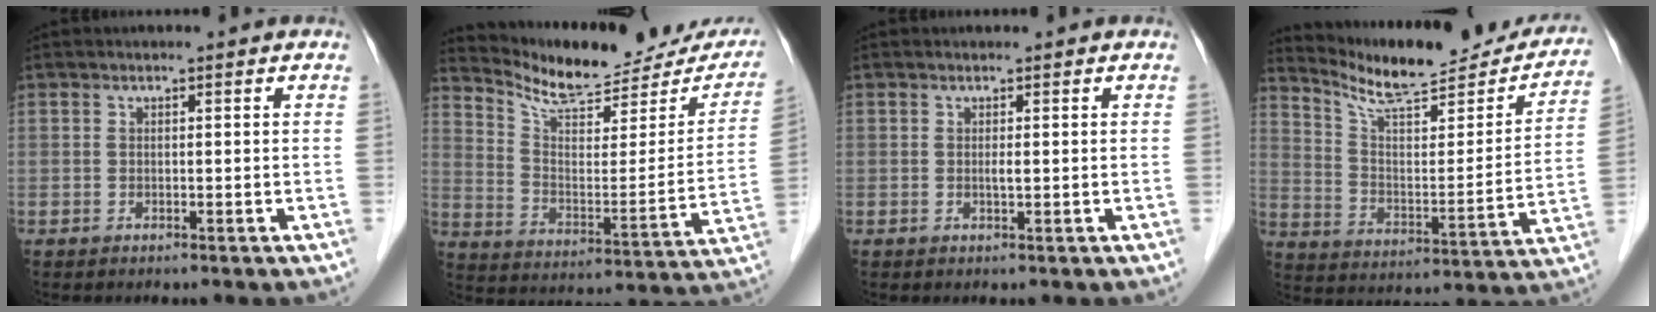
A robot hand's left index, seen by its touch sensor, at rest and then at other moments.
{"total": 19.8, "force": [18.1, 5.5, 5.7], "torque": [-0.082, -0.042, 0.248]}
{"total": 0.6, "force": [0.1, 0.1, 0.6], "torque": [-0.015, -0.002, 0.003]}
{"total": 21.1, "force": [19.3, 3.4, 7.8], "torque": [-0.120, -0.037, 0.275]}